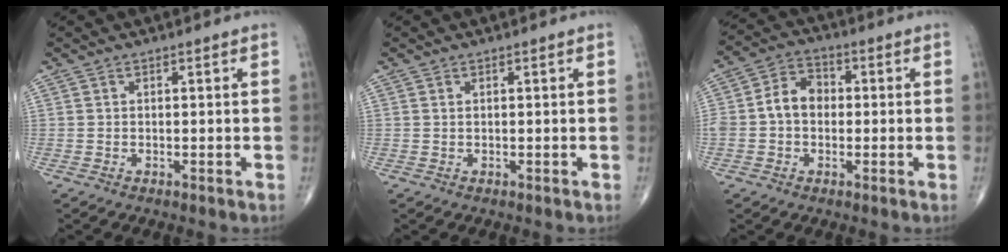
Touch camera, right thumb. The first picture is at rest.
{"total": 0.0}
{"total": 7.4, "force": [-0.2, 5.7, 4.7], "torque": [-0.075, 0.028, -0.014]}